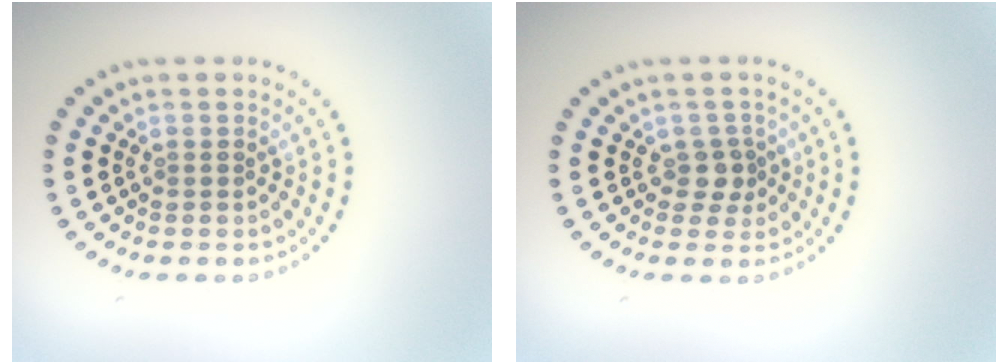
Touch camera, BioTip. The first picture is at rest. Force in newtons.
{"total": 1.8, "press": 1.4, "slide": 1.1}